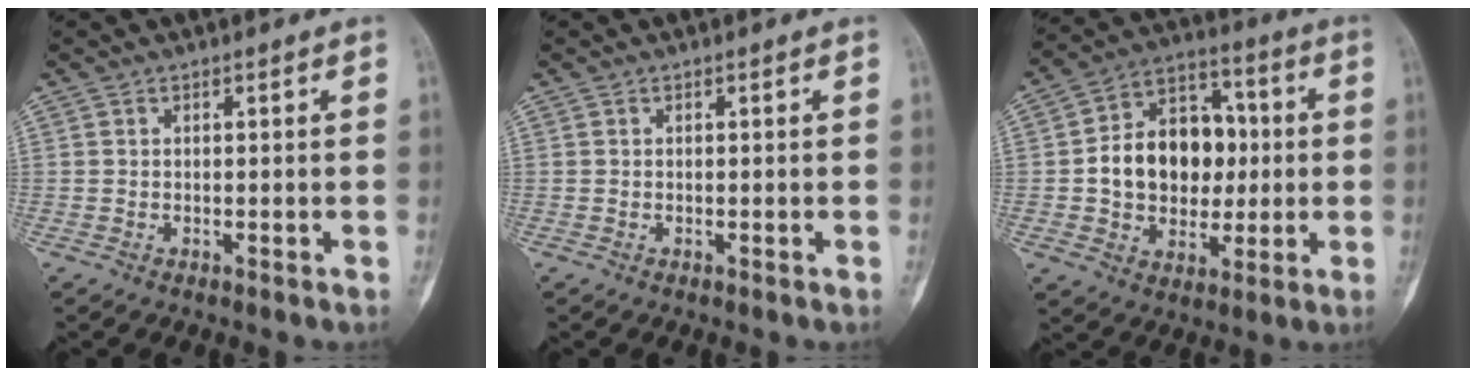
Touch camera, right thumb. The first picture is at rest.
{"total": 0.0}
{"total": 17.0, "force": [0.3, 12.7, 11.3], "torque": [-0.139, 0.030, 0.007]}